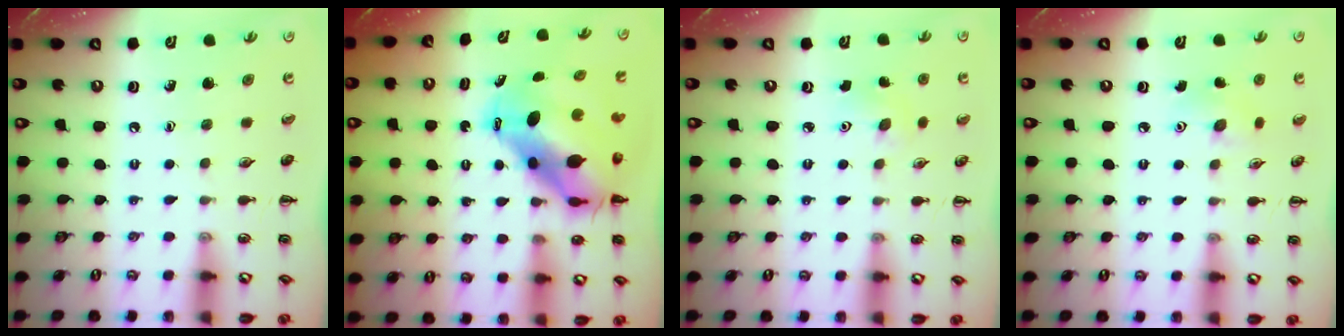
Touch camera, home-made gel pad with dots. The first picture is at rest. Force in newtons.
{"total": 11.3, "press": 11.0, "slide": 2.6}
{"total": 4.7, "press": 4.5, "slide": 1.3}
{"total": 4.6, "press": 4.4, "slide": 1.2}